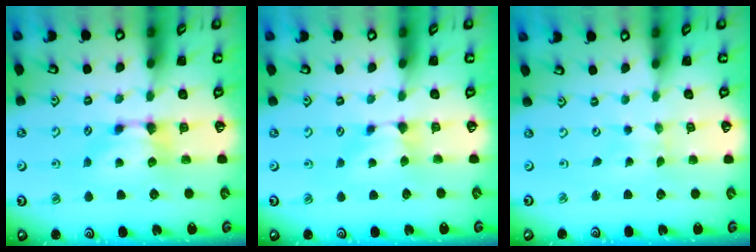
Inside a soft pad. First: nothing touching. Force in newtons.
{"total": 1.1, "press": 0.7, "slide": 0.8}
{"total": 5.0, "press": 5.0, "slide": 0.3}